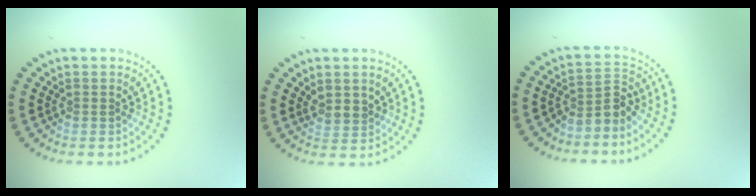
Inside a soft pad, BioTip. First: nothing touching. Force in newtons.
{"total": 1.9, "press": 1.6, "slide": 0.9}
{"total": 2.7, "press": 2.0, "slide": 1.8}